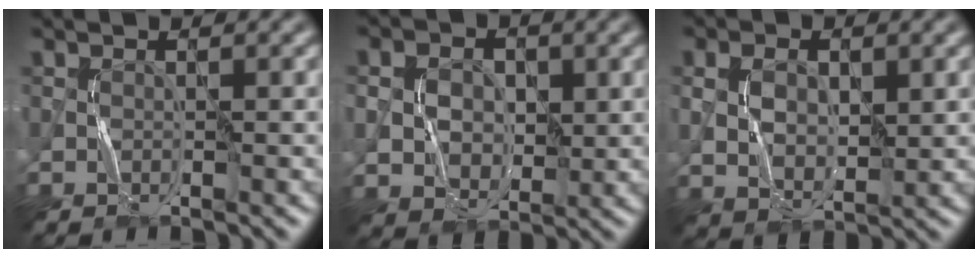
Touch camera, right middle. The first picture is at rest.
{"total": 4.7, "force": [0.3, 3.7, 3.0], "torque": [-0.061, 0.001, 0.005]}
{"total": 4.2, "force": [0.6, 2.7, 3.1], "torque": [-0.067, -0.001, 0.016]}